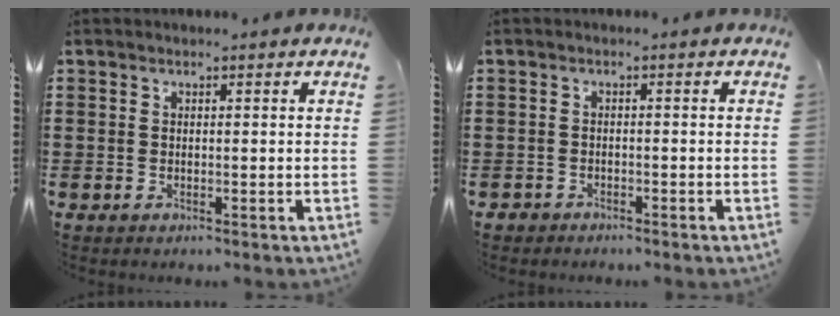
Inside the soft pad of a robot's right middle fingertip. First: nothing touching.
{"total": 1.6, "force": [-1.6, 0.5, -0.2], "torque": [-0.001, 0.004, -0.036]}